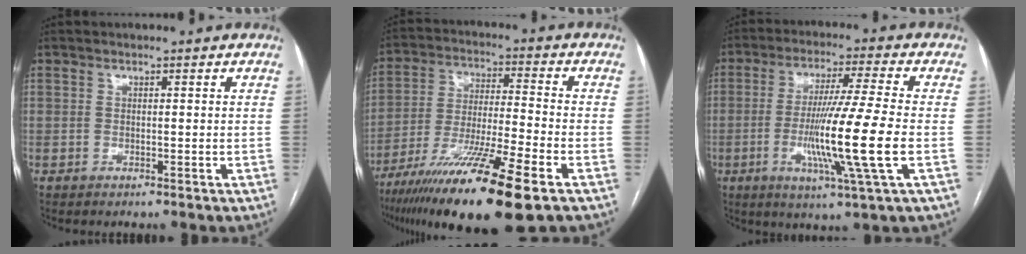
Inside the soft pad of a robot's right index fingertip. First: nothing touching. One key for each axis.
{"total": 18.6, "fx": -11.1, "fy": 0.7, "fz": 14.9, "tx": -0.258, "ty": -0.048, "tz": -0.193}
{"total": 14.0, "fx": -2.9, "fy": -1.5, "fz": 13.7, "tx": -0.255, "ty": -0.022, "tz": -0.057}